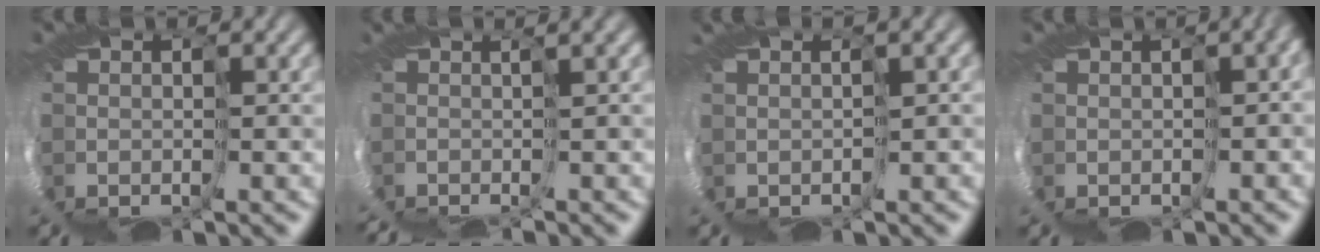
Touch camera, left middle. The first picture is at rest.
{"total": 5.1, "force": [-3.5, -3.0, -2.3], "torque": [0.018, -0.017, -0.028]}
{"total": 3.5, "force": [0.4, -2.8, -2.0], "torque": [0.039, -0.012, 0.016]}
{"total": 1.9, "force": [-0.6, 0.7, 1.7], "torque": [-0.027, 0.004, 0.014]}